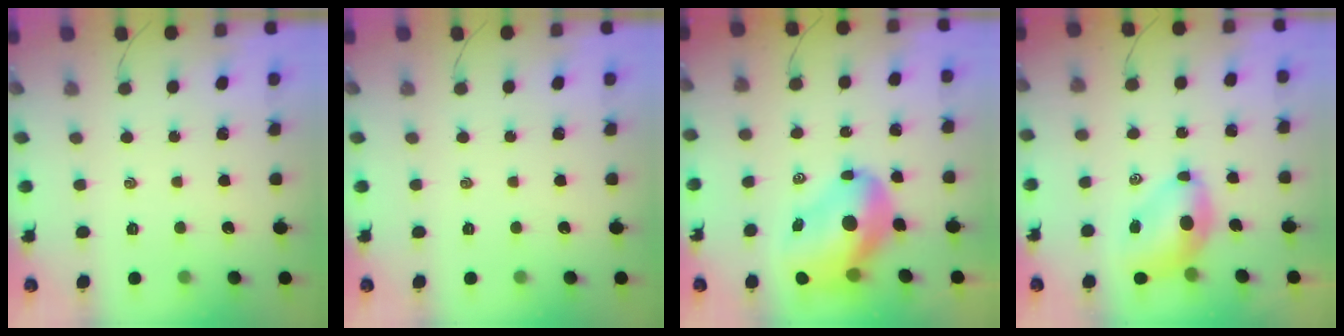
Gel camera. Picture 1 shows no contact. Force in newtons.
{"total": 0.0}
{"total": 14.4, "press": 13.8, "slide": 3.8}
{"total": 6.8, "press": 6.6, "slide": 1.7}